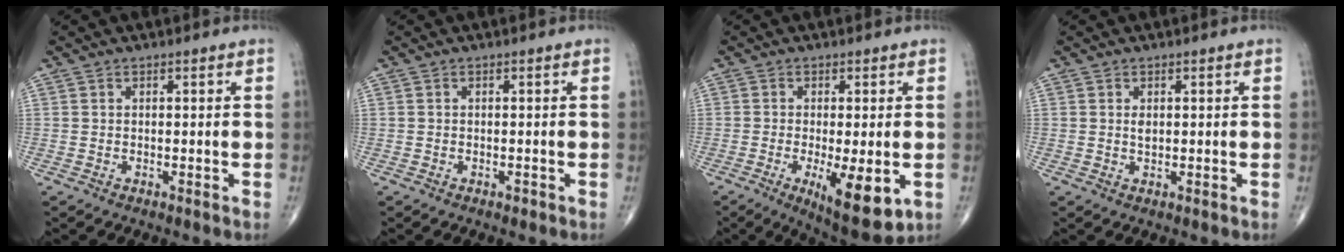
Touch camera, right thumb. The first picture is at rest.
{"total": 0.6, "force": [-0.4, 0.3, 0.3], "torque": [-0.003, 0.000, -0.007]}
{"total": 10.7, "force": [-3.0, 3.2, 9.7], "torque": [-0.148, -0.023, -0.040]}
{"total": 1.2, "force": [0.3, 0.7, 1.0], "torque": [-0.013, -0.003, 0.006]}